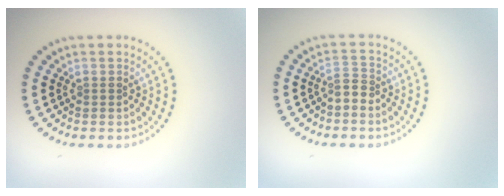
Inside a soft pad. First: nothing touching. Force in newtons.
{"total": 1.6, "press": 1.2, "slide": 1.1}